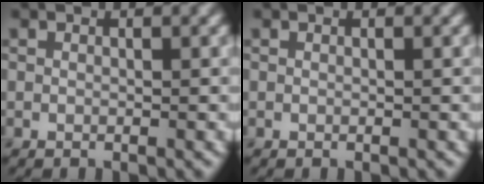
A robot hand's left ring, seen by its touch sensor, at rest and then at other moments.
{"total": 0.0}